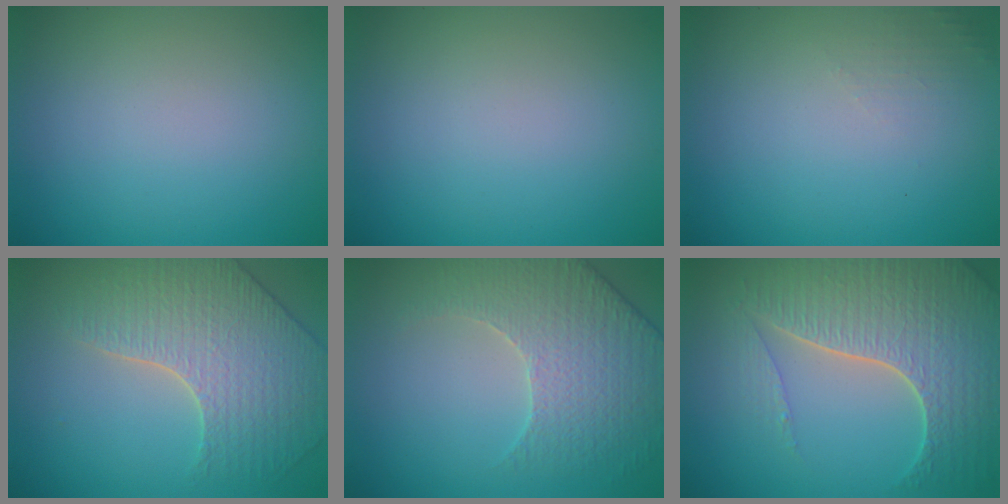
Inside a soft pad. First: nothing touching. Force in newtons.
{"total": 0.0}
{"total": 1.1, "press": 1.1, "slide": 0.3}
{"total": 4.5, "press": 4.3, "slide": 1.1}
{"total": 4.4, "press": 4.2, "slide": 1.2}
{"total": 7.5, "press": 5.6, "slide": 5.1}